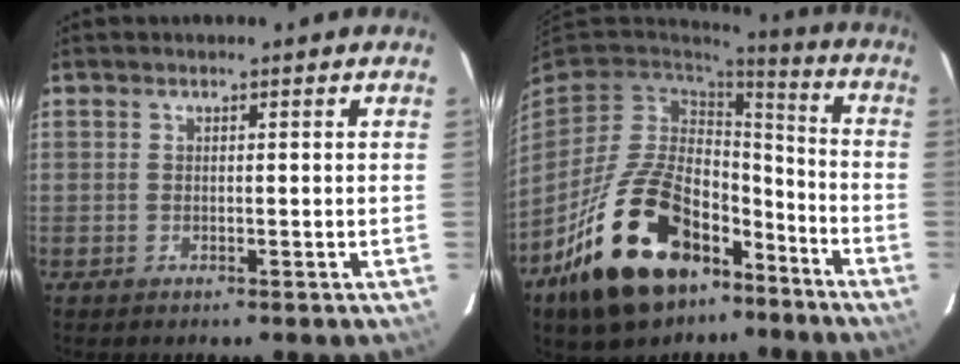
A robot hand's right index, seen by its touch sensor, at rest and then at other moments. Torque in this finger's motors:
{"motor_torque": [1.12, -0.50, 1.06, 0.21]}